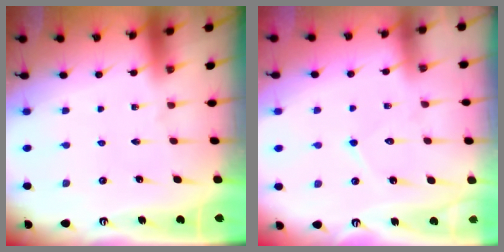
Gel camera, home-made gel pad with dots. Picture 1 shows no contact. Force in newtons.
{"total": 5.5, "press": 5.5, "slide": 0.5}